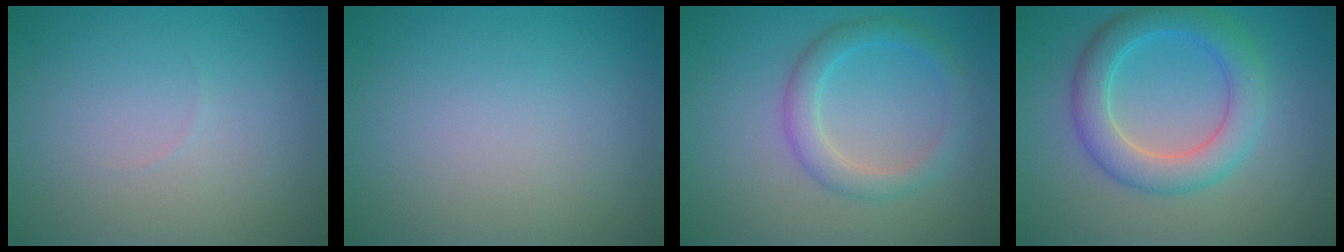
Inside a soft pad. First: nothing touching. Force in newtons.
{"total": 0.0}
{"total": 2.8, "press": 2.8, "slide": 0.2}
{"total": 5.0, "press": 5.0, "slide": 0.1}